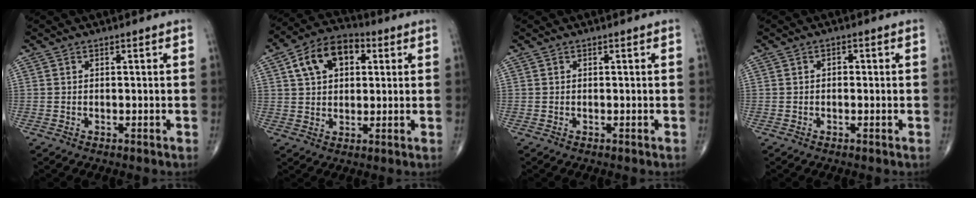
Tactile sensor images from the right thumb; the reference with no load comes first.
{"total": 11.7, "force": [3.8, 7.5, 8.1], "torque": [-0.120, 0.015, 0.056]}
{"total": 0.0}
{"total": 1.2, "force": [-0.1, 0.9, 0.9], "torque": [-0.006, 0.006, -0.005]}